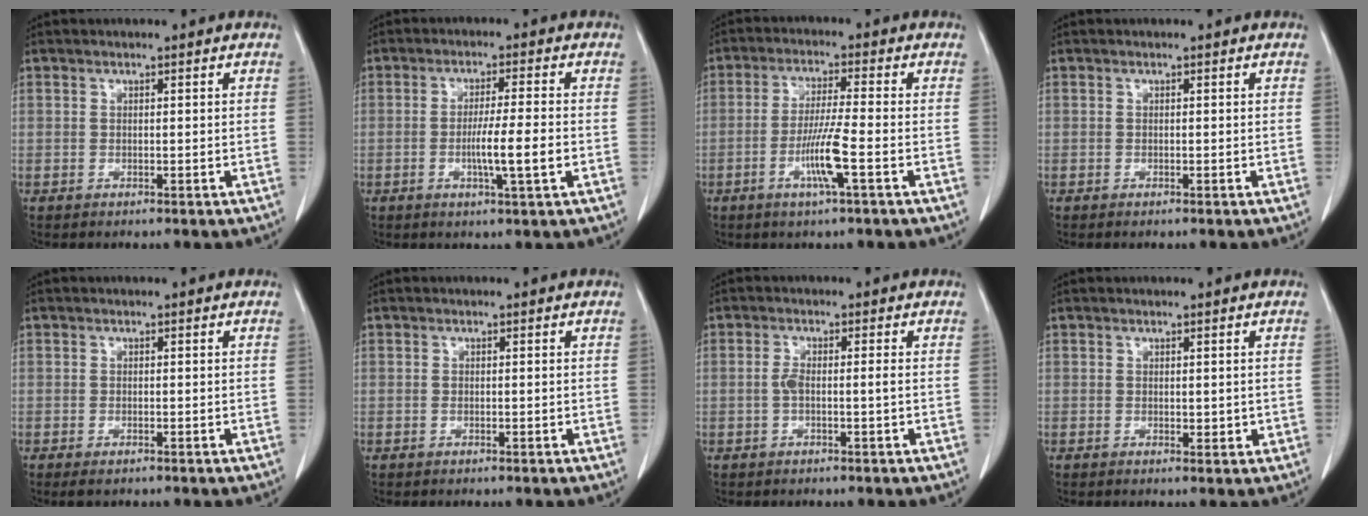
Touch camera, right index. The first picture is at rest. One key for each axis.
{"total": 6.3, "fx": -1.5, "fy": -0.3, "fz": 6.1, "tx": -0.104, "ty": -0.009, "tz": -0.025}
{"total": 6.7, "fx": -2.4, "fy": -0.5, "fz": 6.3, "tx": -0.121, "ty": -0.007, "tz": -0.045}
{"total": 0.0}
{"total": 1.3, "fx": -0.8, "fy": 0.4, "fz": 0.9, "tx": -0.022, "ty": -0.005, "tz": -0.007}
{"total": 0.0}
{"total": 2.1, "fx": -0.3, "fy": 0.3, "fz": 2.1, "tx": -0.043, "ty": 0.005, "tz": -0.003}
{"total": 1.2, "fx": 0.2, "fy": 0.8, "fz": 0.9, "tx": -0.010, "ty": -0.001, "tz": 0.007}